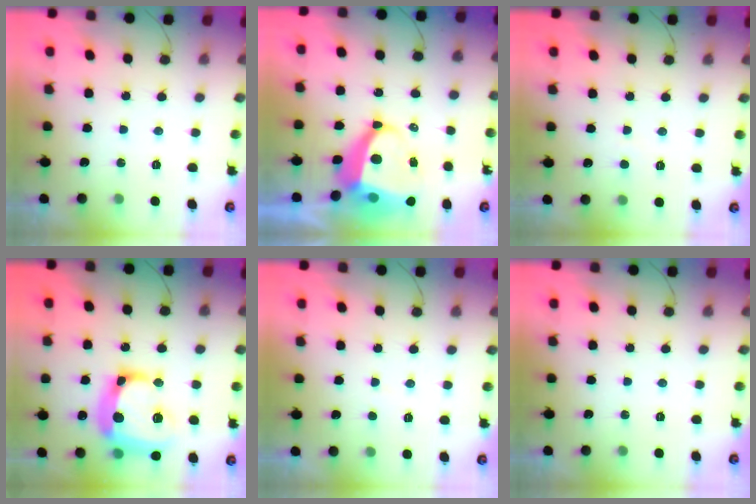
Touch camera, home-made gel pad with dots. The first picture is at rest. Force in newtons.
{"total": 11.2, "press": 11.1, "slide": 1.2}
{"total": 2.5, "press": 2.5, "slide": 0.2}
{"total": 20.5, "press": 20.4, "slide": 1.7}
{"total": 2.1, "press": 2.1, "slide": 0.2}
{"total": 0.0}